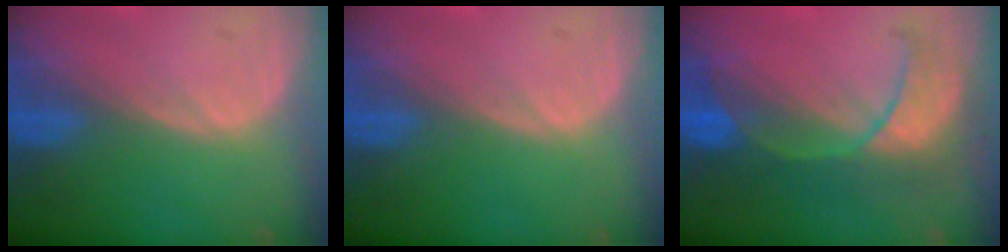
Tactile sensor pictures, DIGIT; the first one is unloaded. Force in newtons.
{"total": 0.0}
{"total": 8.1, "press": 8.0, "slide": 1.5}